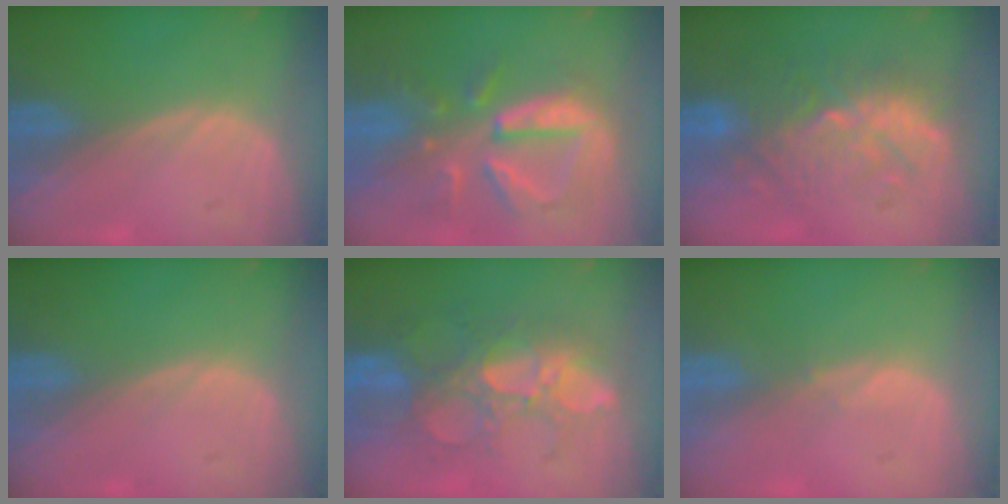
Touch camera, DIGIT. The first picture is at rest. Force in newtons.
{"total": 10.3, "press": 9.2, "slide": 4.6}
{"total": 9.2, "press": 9.1, "slide": 1.6}
{"total": 0.0}
{"total": 10.7, "press": 9.4, "slide": 5.1}
{"total": 0.5, "press": 0.5, "slide": 0.2}